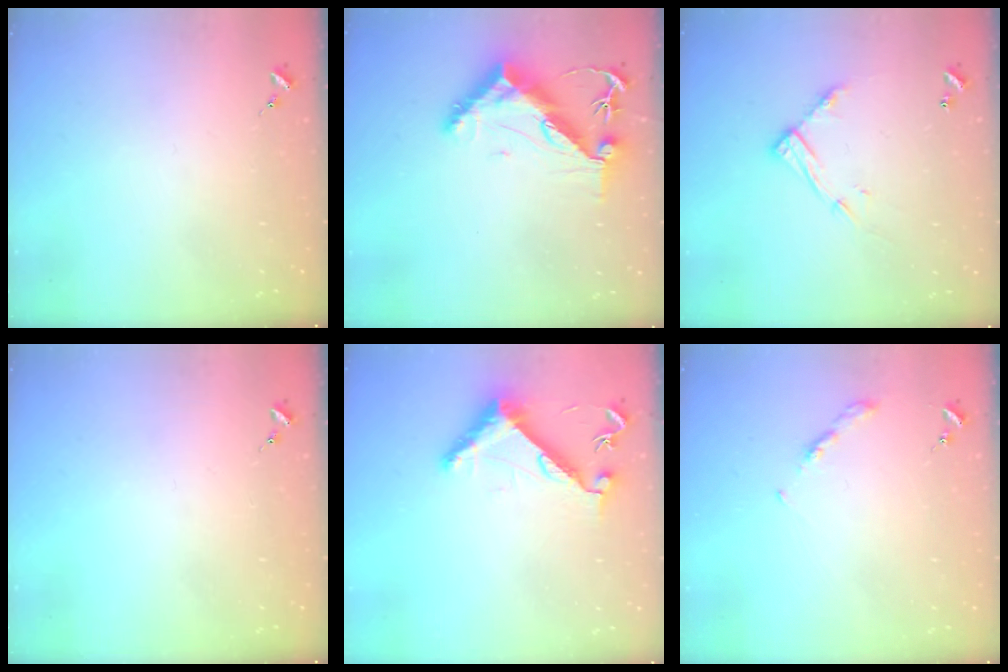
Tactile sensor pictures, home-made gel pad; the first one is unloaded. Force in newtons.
{"total": 11.0, "press": 10.9, "slide": 1.0}
{"total": 12.2, "press": 12.1, "slide": 0.9}
{"total": 0.0}
{"total": 8.6, "press": 8.6, "slide": 0.7}
{"total": 3.5, "press": 3.5, "slide": 0.4}